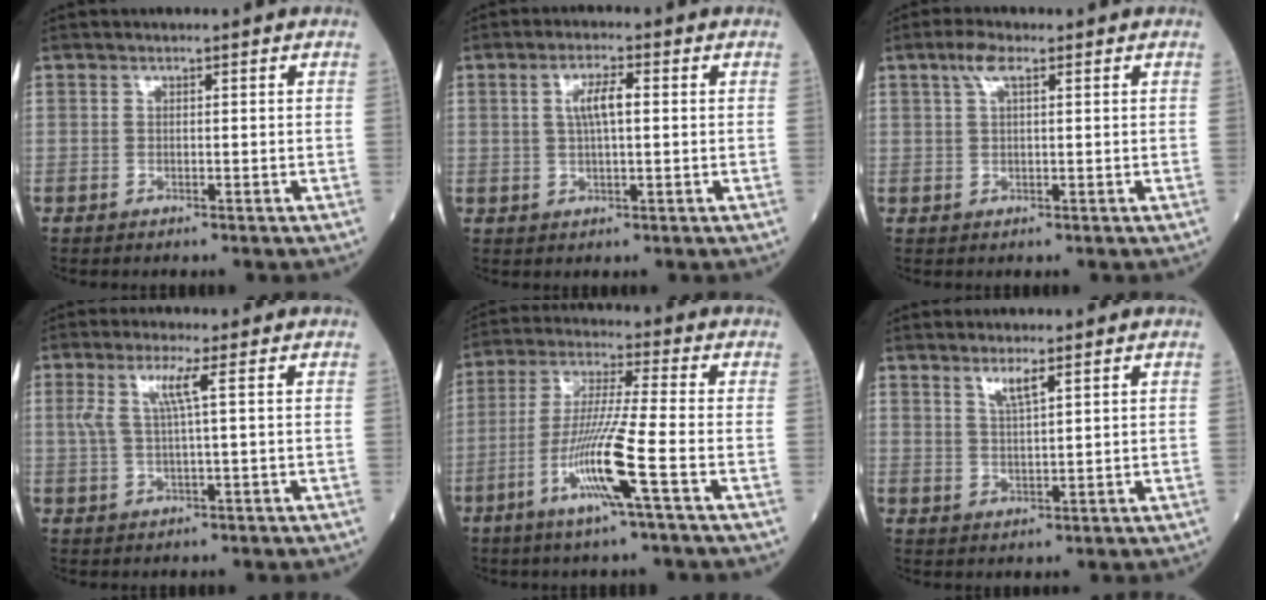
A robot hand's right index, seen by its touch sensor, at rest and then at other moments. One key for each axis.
{"total": 4.4, "fx": 0.7, "fy": 0.9, "fz": 4.2, "tx": -0.080, "ty": 0.009, "tz": 0.014}
{"total": 3.1, "fx": 1.6, "fy": 0.8, "fz": 2.5, "tx": -0.055, "ty": 0.013, "tz": 0.032}
{"total": 4.2, "fx": 1.2, "fy": -0.4, "fz": 4.0, "tx": -0.088, "ty": 0.009, "tz": 0.027}
{"total": 11.1, "fx": -4.5, "fy": -1.1, "fz": 10.1, "tx": -0.203, "ty": -0.015, "tz": -0.089}
{"total": 3.0, "fx": 1.9, "fy": 0.1, "fz": 2.2, "tx": -0.047, "ty": -0.003, "tz": 0.039}